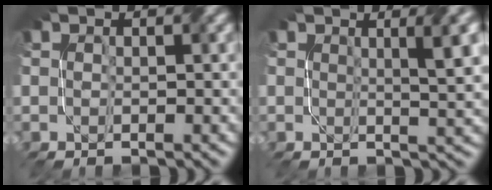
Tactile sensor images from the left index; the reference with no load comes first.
{"total": 3.9, "force": [1.1, 1.0, 3.6], "torque": [-0.034, 0.009, 0.018]}